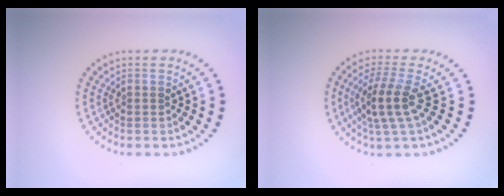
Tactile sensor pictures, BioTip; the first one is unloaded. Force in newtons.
{"total": 3.4, "press": 2.8, "slide": 2.1}